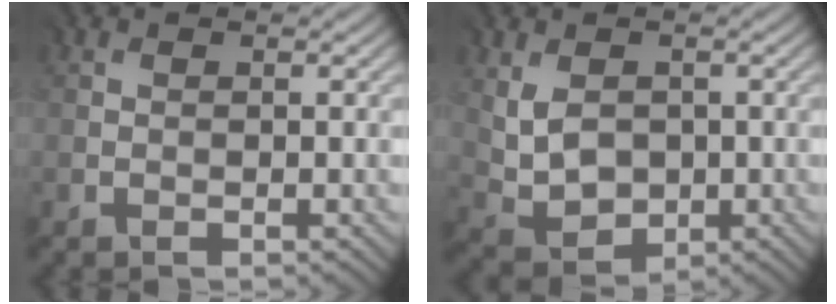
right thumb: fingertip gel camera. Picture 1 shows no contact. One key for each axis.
{"total": 5.4, "fx": 1.2, "fy": 4.1, "fz": 3.3, "tx": -0.082, "ty": -0.012, "tz": 0.028}